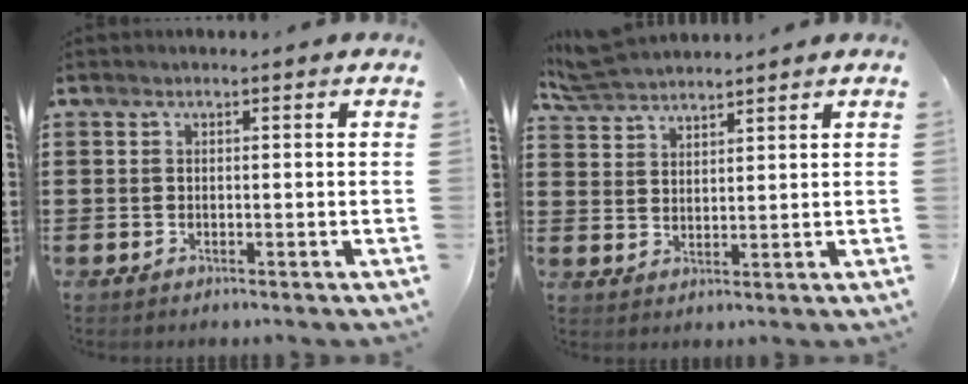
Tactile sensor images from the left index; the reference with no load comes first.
{"total": 5.2, "force": [5.0, 0.8, 1.1], "torque": [-0.040, -0.011, 0.096]}